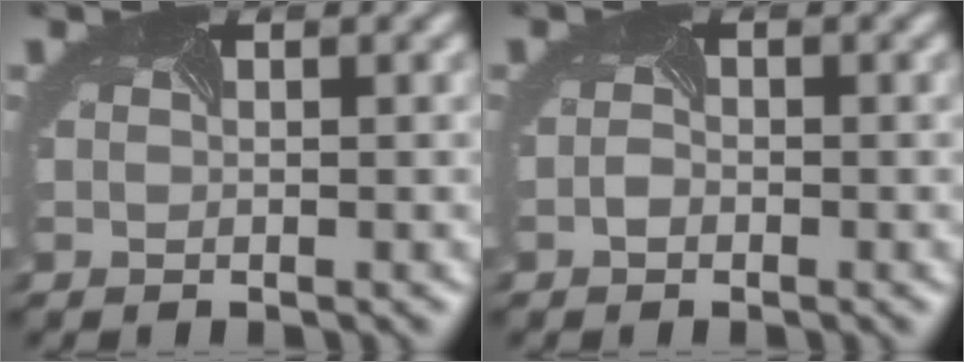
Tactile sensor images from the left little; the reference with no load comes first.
{"total": 0.7, "force": [-0.7, 0.1, 0.0], "torque": [-0.008, 0.001, -0.013]}